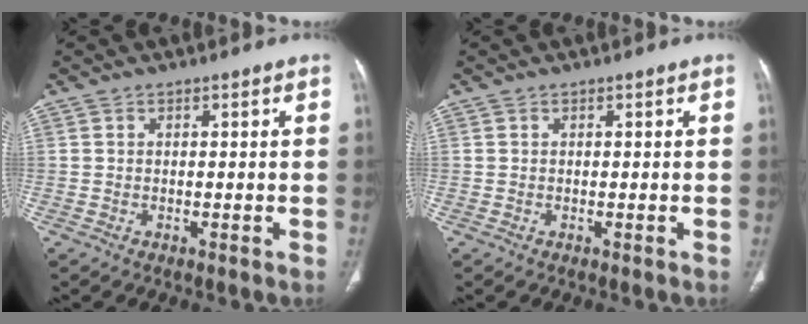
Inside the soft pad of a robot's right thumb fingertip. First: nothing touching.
{"total": 0.0}